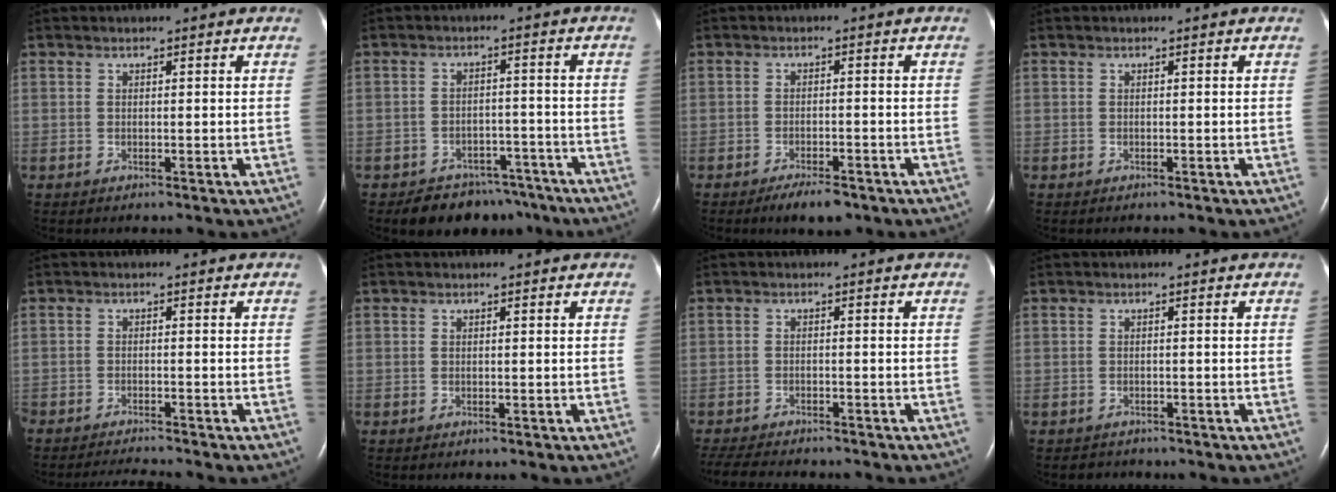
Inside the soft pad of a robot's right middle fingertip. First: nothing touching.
{"total": 8.8, "force": [-7.3, 4.7, 1.5], "torque": [-0.008, 0.015, -0.097]}
{"total": 4.1, "force": [-3.1, 1.1, 2.6], "torque": [-0.045, -0.003, -0.046]}
{"total": 0.0}
{"total": 3.7, "force": [-3.6, -0.8, 0.6], "torque": [-0.014, -0.019, -0.059]}
{"total": 0.0}
{"total": 9.7, "force": [-8.7, 1.9, 3.8], "torque": [-0.066, -0.013, -0.127]}
{"total": 1.7, "force": [-1.5, 0.7, -0.2], "torque": [-0.004, -0.002, -0.022]}